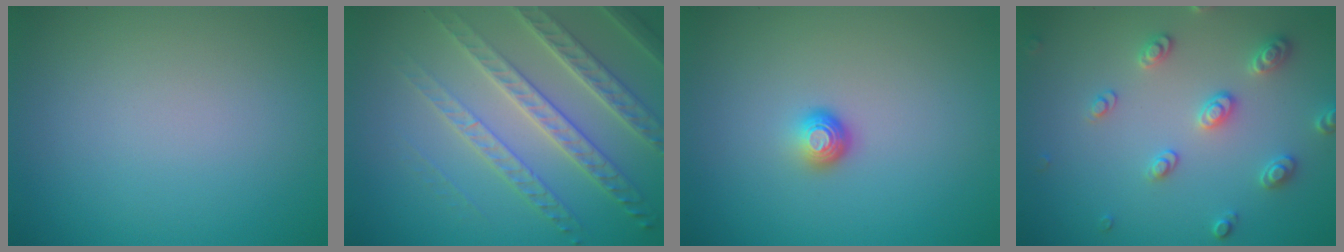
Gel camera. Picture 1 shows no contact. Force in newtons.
{"total": 6.7, "press": 4.8, "slide": 4.6}
{"total": 1.5, "press": 1.0, "slide": 1.1}
{"total": 3.0, "press": 2.9, "slide": 0.6}